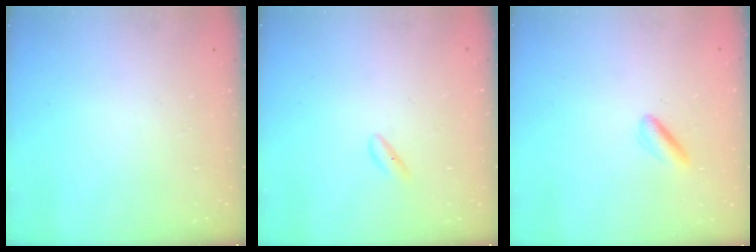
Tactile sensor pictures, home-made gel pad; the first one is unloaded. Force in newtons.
{"total": 2.0, "press": 1.8, "slide": 0.7}
{"total": 2.4, "press": 2.2, "slide": 0.9}